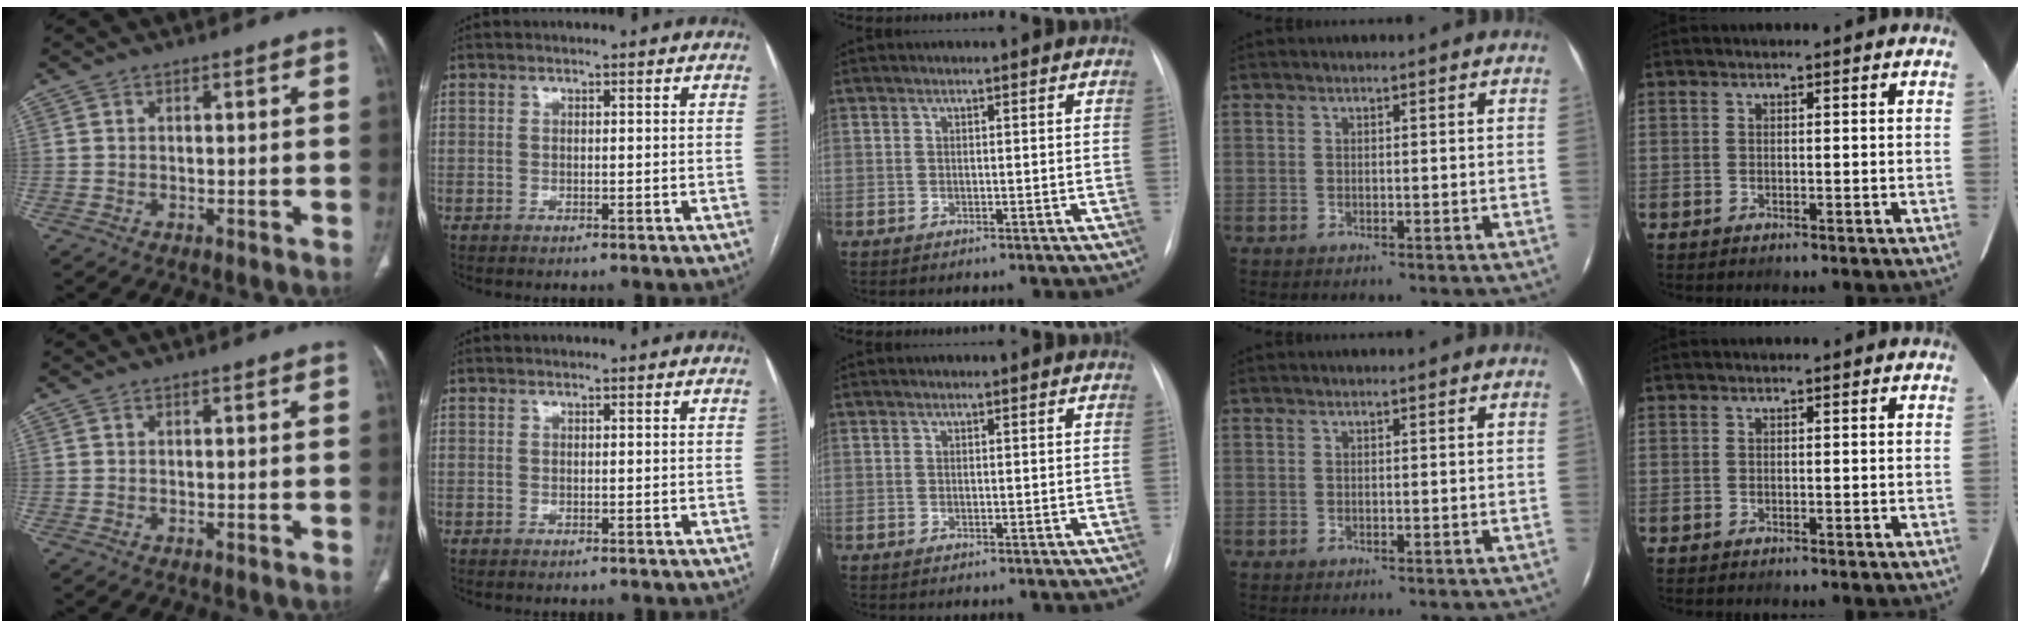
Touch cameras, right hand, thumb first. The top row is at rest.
{}